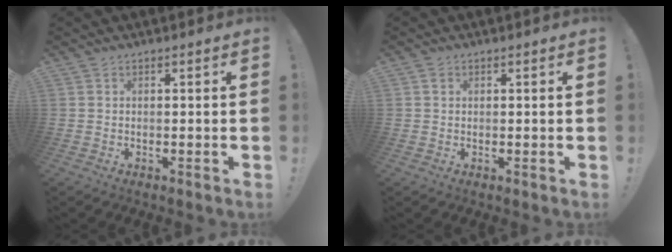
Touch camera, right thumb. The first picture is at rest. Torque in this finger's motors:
{"motor_torque": [-0.08, 0.04, 0.18, 0.02, 0.01]}